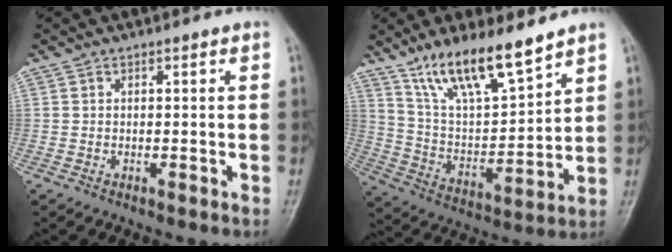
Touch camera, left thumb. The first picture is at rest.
{"total": 15.6, "force": [11.4, 4.2, 9.7], "torque": [-0.151, -0.062, 0.223]}